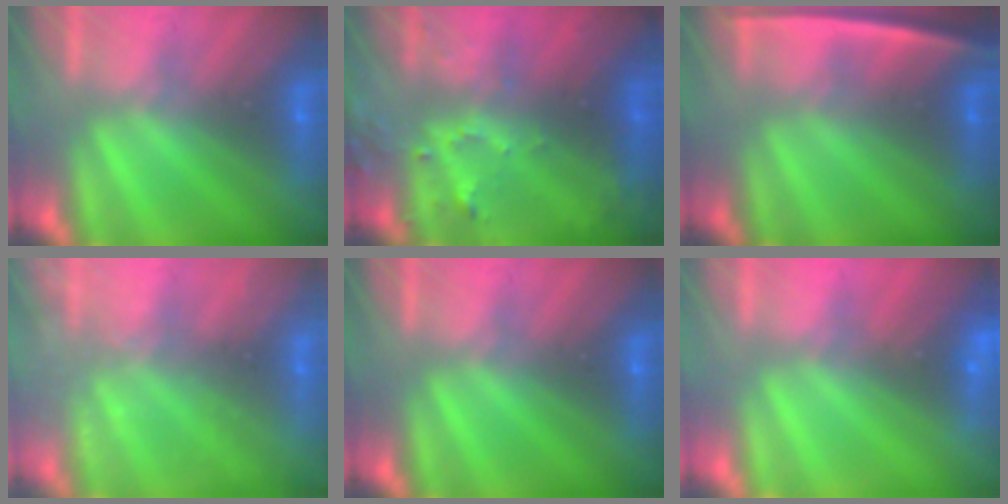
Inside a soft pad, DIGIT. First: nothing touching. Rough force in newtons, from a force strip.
{"total": 7.6}
{"total": 2.5}
{"total": 2.4}
{"total": 0.0}
{"total": 2.3}